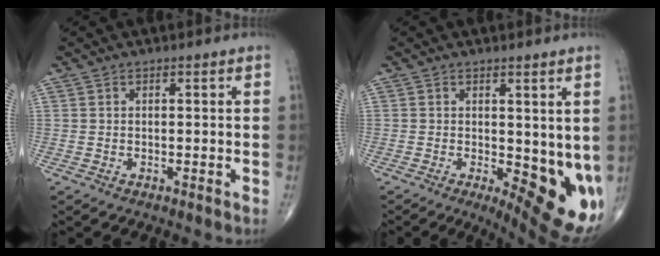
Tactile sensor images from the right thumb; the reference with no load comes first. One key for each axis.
{"total": 12.5, "fx": -1.1, "fy": 4.9, "fz": 11.5, "tx": -0.136, "ty": -0.026, "tz": -0.003}